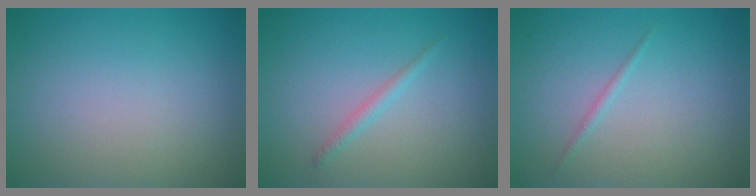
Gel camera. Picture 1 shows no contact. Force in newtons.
{"total": 1.0, "press": 1.0, "slide": 0.1}
{"total": 0.6, "press": 0.6, "slide": 0.0}